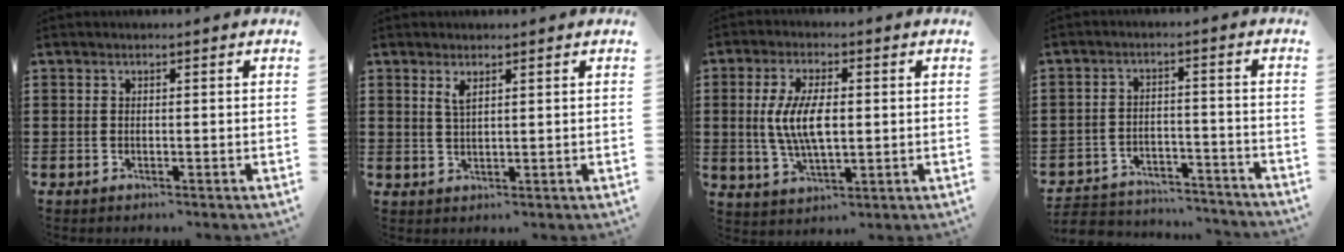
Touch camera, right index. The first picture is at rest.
{"total": 2.0, "force": [1.2, 0.5, 1.4], "torque": [-0.031, 0.002, 0.022]}
{"total": 7.8, "force": [0.2, 3.3, 7.1], "torque": [-0.155, 0.003, -0.002]}
{"total": 4.1, "force": [-4.0, 1.0, 0.4], "torque": [-0.019, 0.007, -0.086]}